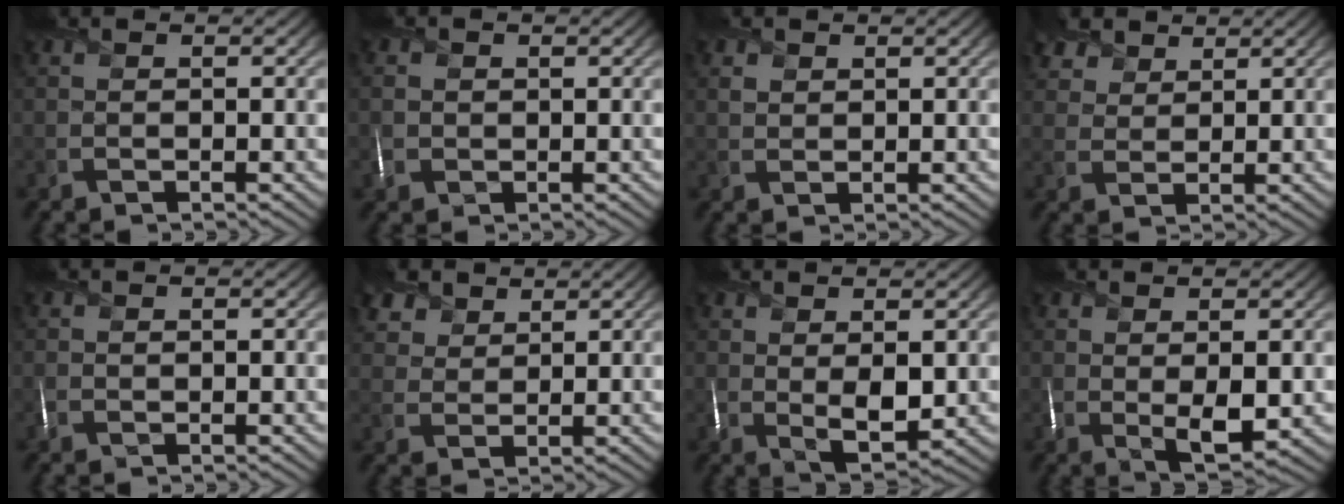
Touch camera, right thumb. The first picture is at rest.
{"total": 1.9, "force": [-0.1, 1.8, 0.7], "torque": [-0.016, 0.002, -0.003]}
{"total": 1.2, "force": [0.6, 0.9, 0.4], "torque": [-0.012, -0.003, 0.012]}
{"total": 4.0, "force": [2.9, 2.4, 1.2], "torque": [-0.040, -0.002, 0.065]}
{"total": 0.0}
{"total": 4.4, "force": [3.2, 2.7, 1.4], "torque": [-0.049, -0.001, 0.072]}
{"total": 4.0, "force": [0.9, 1.6, 3.5], "torque": [-0.072, -0.007, 0.022]}
{"total": 3.7, "force": [0.4, 1.1, 3.6], "torque": [-0.071, -0.006, 0.011]}